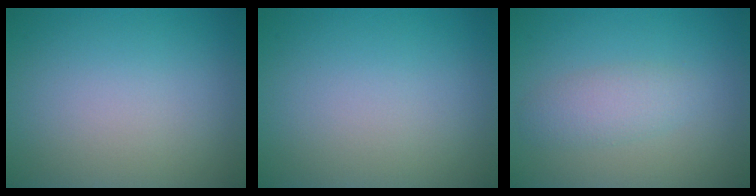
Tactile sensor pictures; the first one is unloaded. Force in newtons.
{"total": 0.0}
{"total": 2.3, "press": 2.3, "slide": 0.0}